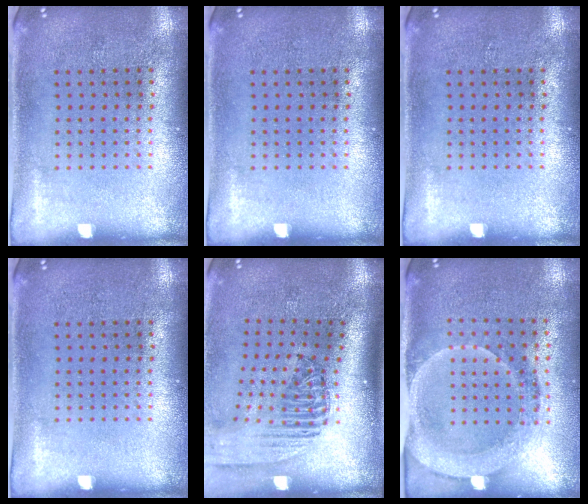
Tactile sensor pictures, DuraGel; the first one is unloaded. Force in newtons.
{"total": 0.0}
{"total": 0.0}
{"total": 0.0}
{"total": 2.4, "press": 1.8, "slide": 1.6}
{"total": 1.8, "press": 1.6, "slide": 0.8}